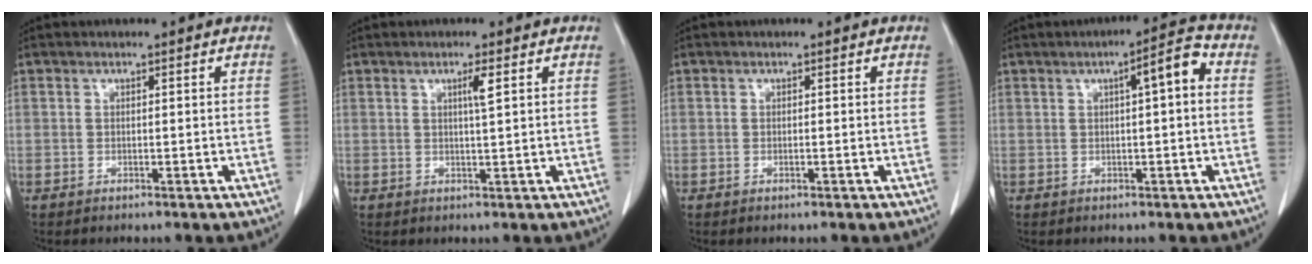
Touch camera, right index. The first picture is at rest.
{"total": 2.1, "force": [0.8, -0.3, 1.9], "torque": [-0.036, -0.003, 0.014]}
{"total": 0.0}
{"total": 5.2, "force": [1.1, 0.7, 5.0], "torque": [-0.074, 0.017, 0.012]}